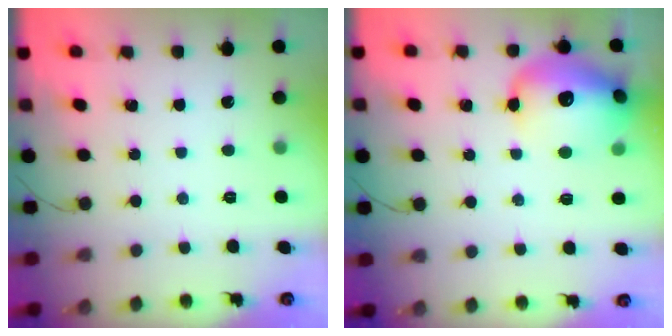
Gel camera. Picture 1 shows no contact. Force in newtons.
{"total": 17.8, "press": 17.6, "slide": 2.4}